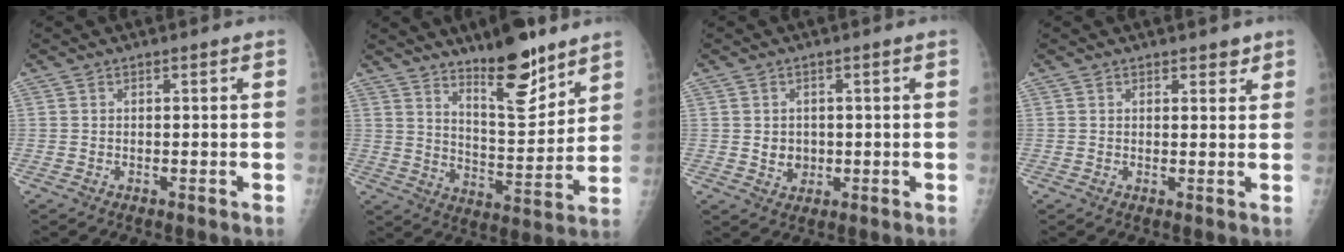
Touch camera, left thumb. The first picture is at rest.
{"total": 13.6, "force": [9.8, 3.9, 8.5], "torque": [-0.103, -0.083, 0.165]}
{"total": 3.2, "force": [0.1, 2.8, 1.5], "torque": [-0.009, 0.000, 0.009]}
{"total": 2.1, "force": [1.6, 1.2, 0.8], "torque": [0.010, -0.009, 0.018]}